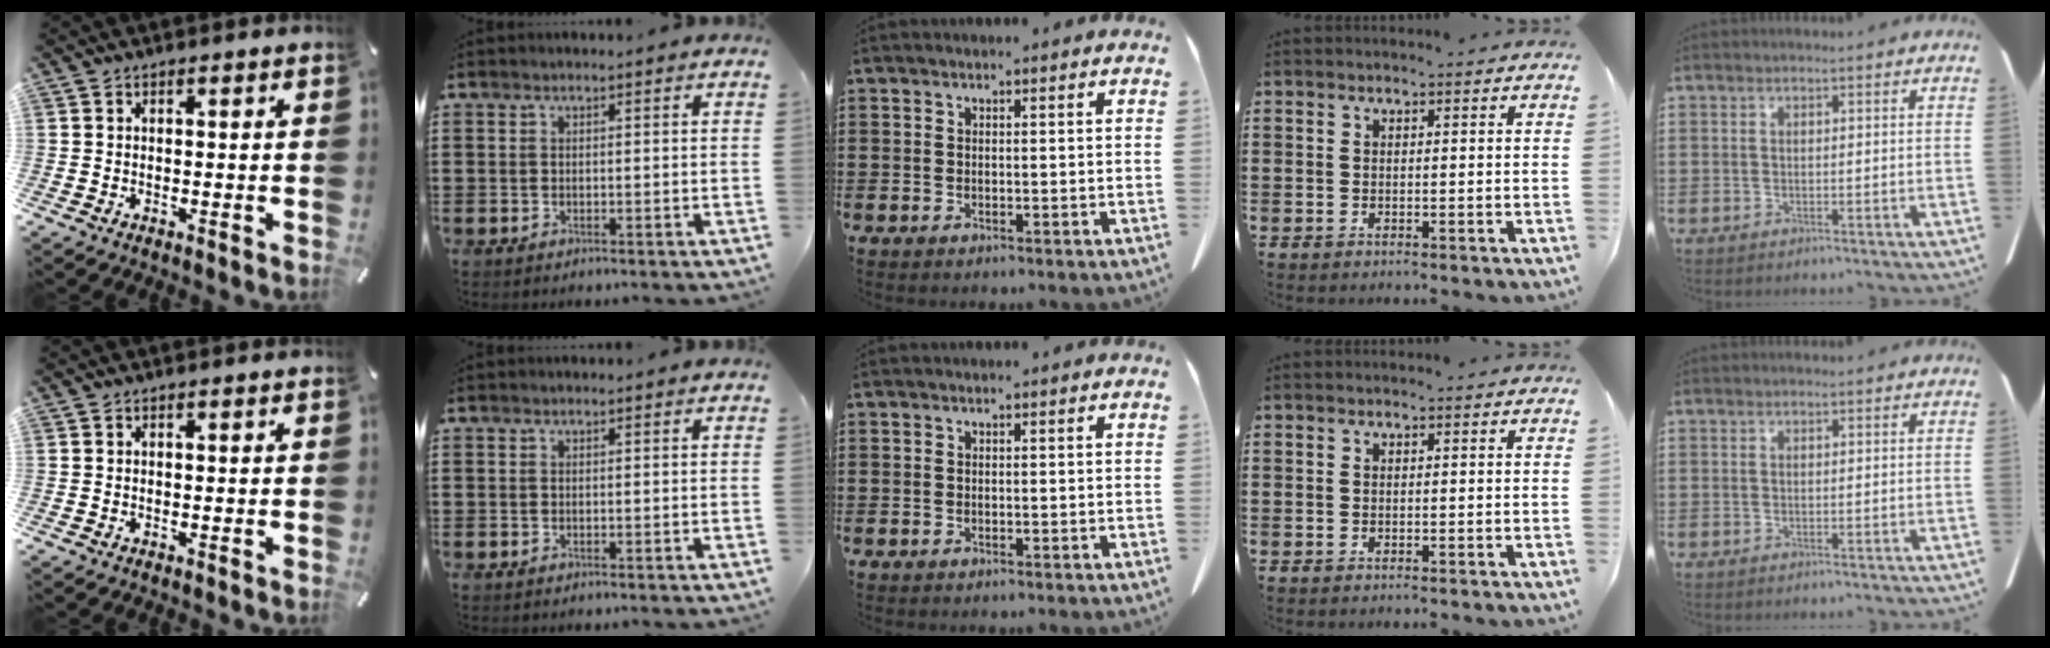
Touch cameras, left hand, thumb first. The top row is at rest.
{}